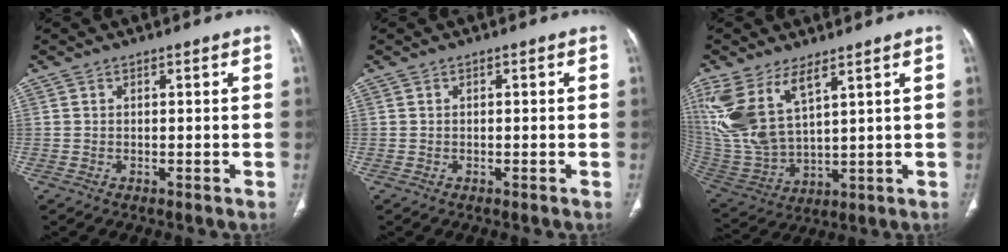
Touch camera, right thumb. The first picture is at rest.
{"total": 0.5, "force": [0.1, 0.3, 0.4], "torque": [-0.006, 0.001, 0.001]}
{"total": 14.5, "force": [7.5, 6.3, 10.7], "torque": [-0.234, -0.027, 0.173]}